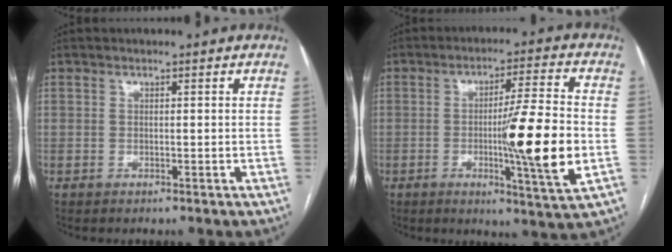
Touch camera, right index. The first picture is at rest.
{"total": 14.1, "force": [-2.2, -0.3, 13.9], "torque": [-0.215, -0.017, -0.039]}